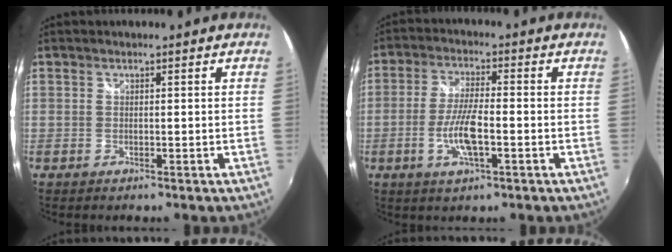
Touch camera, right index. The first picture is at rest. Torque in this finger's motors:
{"motor_torque": [0.27, -0.11, 0.51, 0.08]}